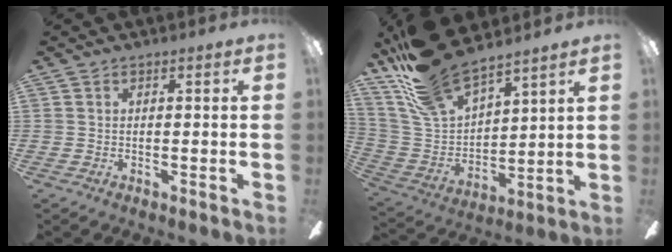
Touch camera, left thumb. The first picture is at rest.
{"total": 17.6, "force": [15.2, 5.4, 7.0], "torque": [-0.188, -0.098, 0.283]}